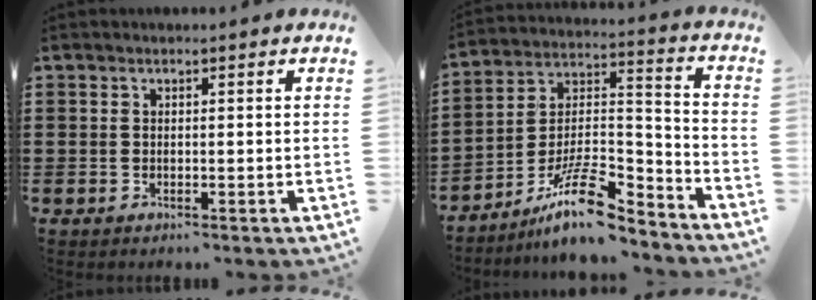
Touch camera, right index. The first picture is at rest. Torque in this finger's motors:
{"motor_torque": [-0.11, -0.31, -0.48, -0.21]}